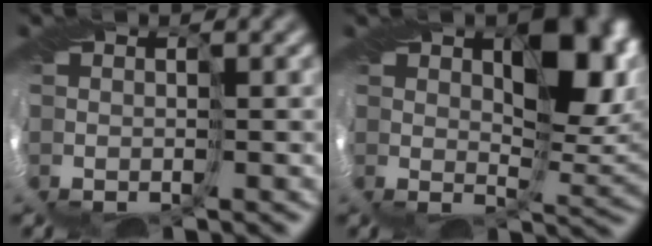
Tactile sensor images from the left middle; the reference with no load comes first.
{"total": 8.0, "force": [2.2, 4.2, 6.4], "torque": [-0.095, -0.004, 0.032]}